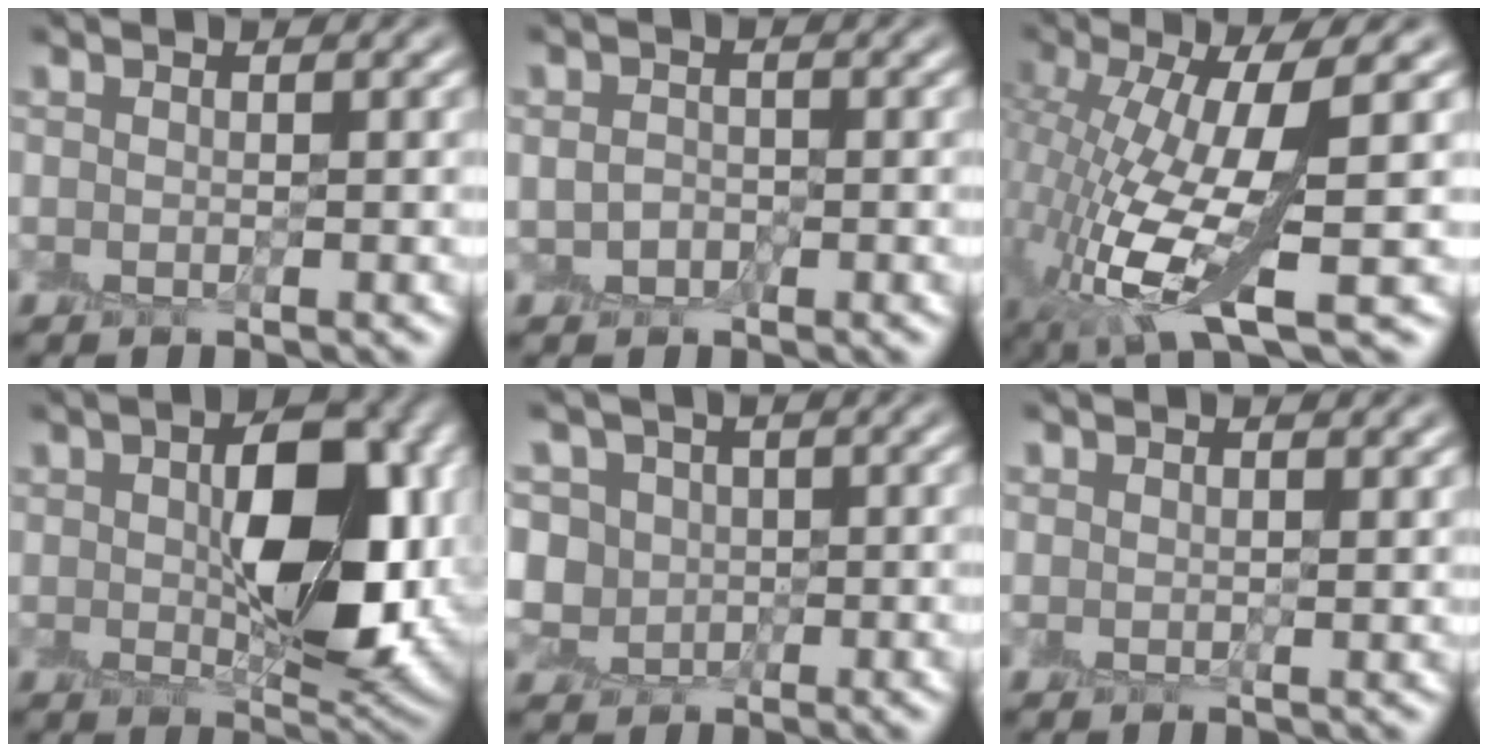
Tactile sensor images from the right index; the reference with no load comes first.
{"total": 1.3, "force": [-0.3, 1.2, 0.3], "torque": [-0.008, 0.001, -0.004]}
{"total": 9.4, "force": [-0.5, 2.7, 9.0], "torque": [-0.175, -0.009, 0.000]}
{"total": 9.6, "force": [1.2, 5.0, 8.1], "torque": [-0.124, 0.003, 0.031]}
{"total": 3.6, "force": [0.2, 3.5, 0.8], "torque": [-0.002, 0.011, -0.009]}
{"total": 1.4, "force": [1.2, 0.4, 0.5], "torque": [0.000, -0.005, 0.015]}